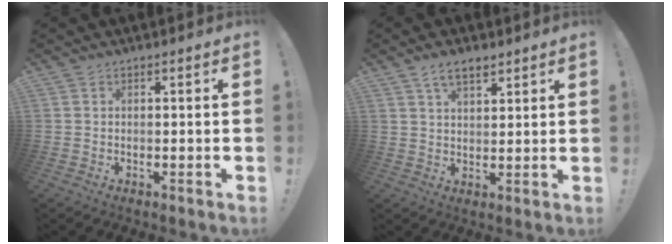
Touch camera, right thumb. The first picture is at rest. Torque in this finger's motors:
{"motor_torque": [0.04, 0.05, 0.04, 0.03, 0.00]}